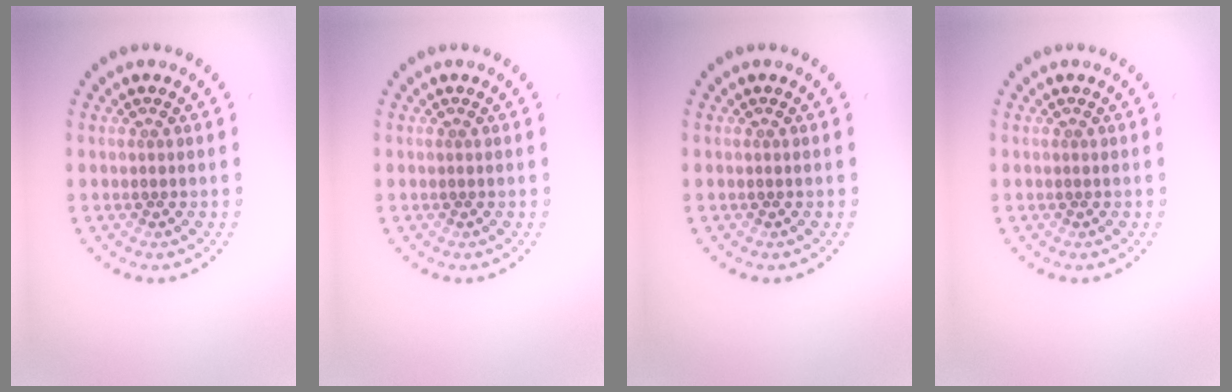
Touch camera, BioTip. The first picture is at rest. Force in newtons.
{"total": 0.0}
{"total": 0.0}
{"total": 0.0}